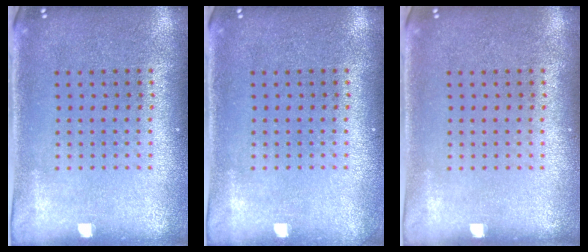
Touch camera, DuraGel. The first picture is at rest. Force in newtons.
{"total": 0.5, "press": 0.5, "slide": 0.1}
{"total": 0.0}